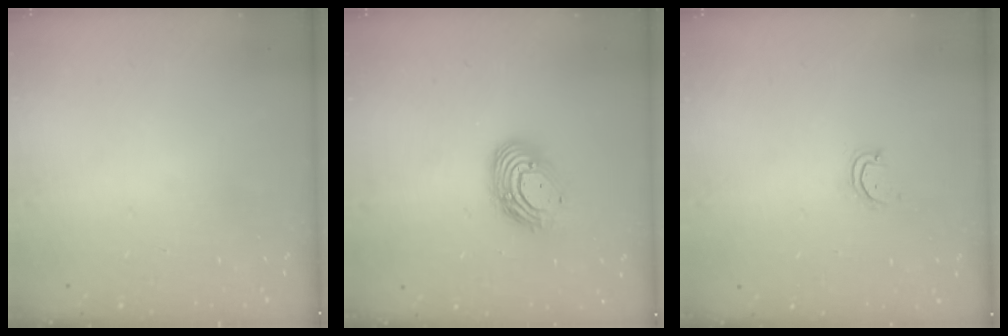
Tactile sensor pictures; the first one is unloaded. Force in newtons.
{"total": 11.8, "press": 11.8, "slide": 1.0}
{"total": 2.9, "press": 2.9, "slide": 0.3}